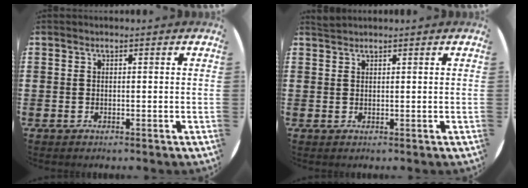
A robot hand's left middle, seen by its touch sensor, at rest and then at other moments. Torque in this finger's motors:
{"motor_torque": [-0.21, -0.07, 0.04, 0.01]}